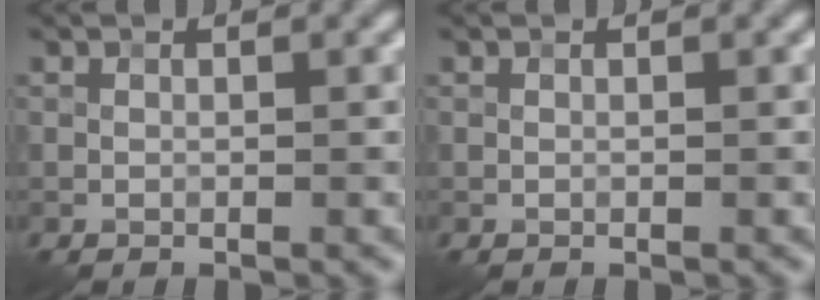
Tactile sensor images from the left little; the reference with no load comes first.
{"total": 0.0}